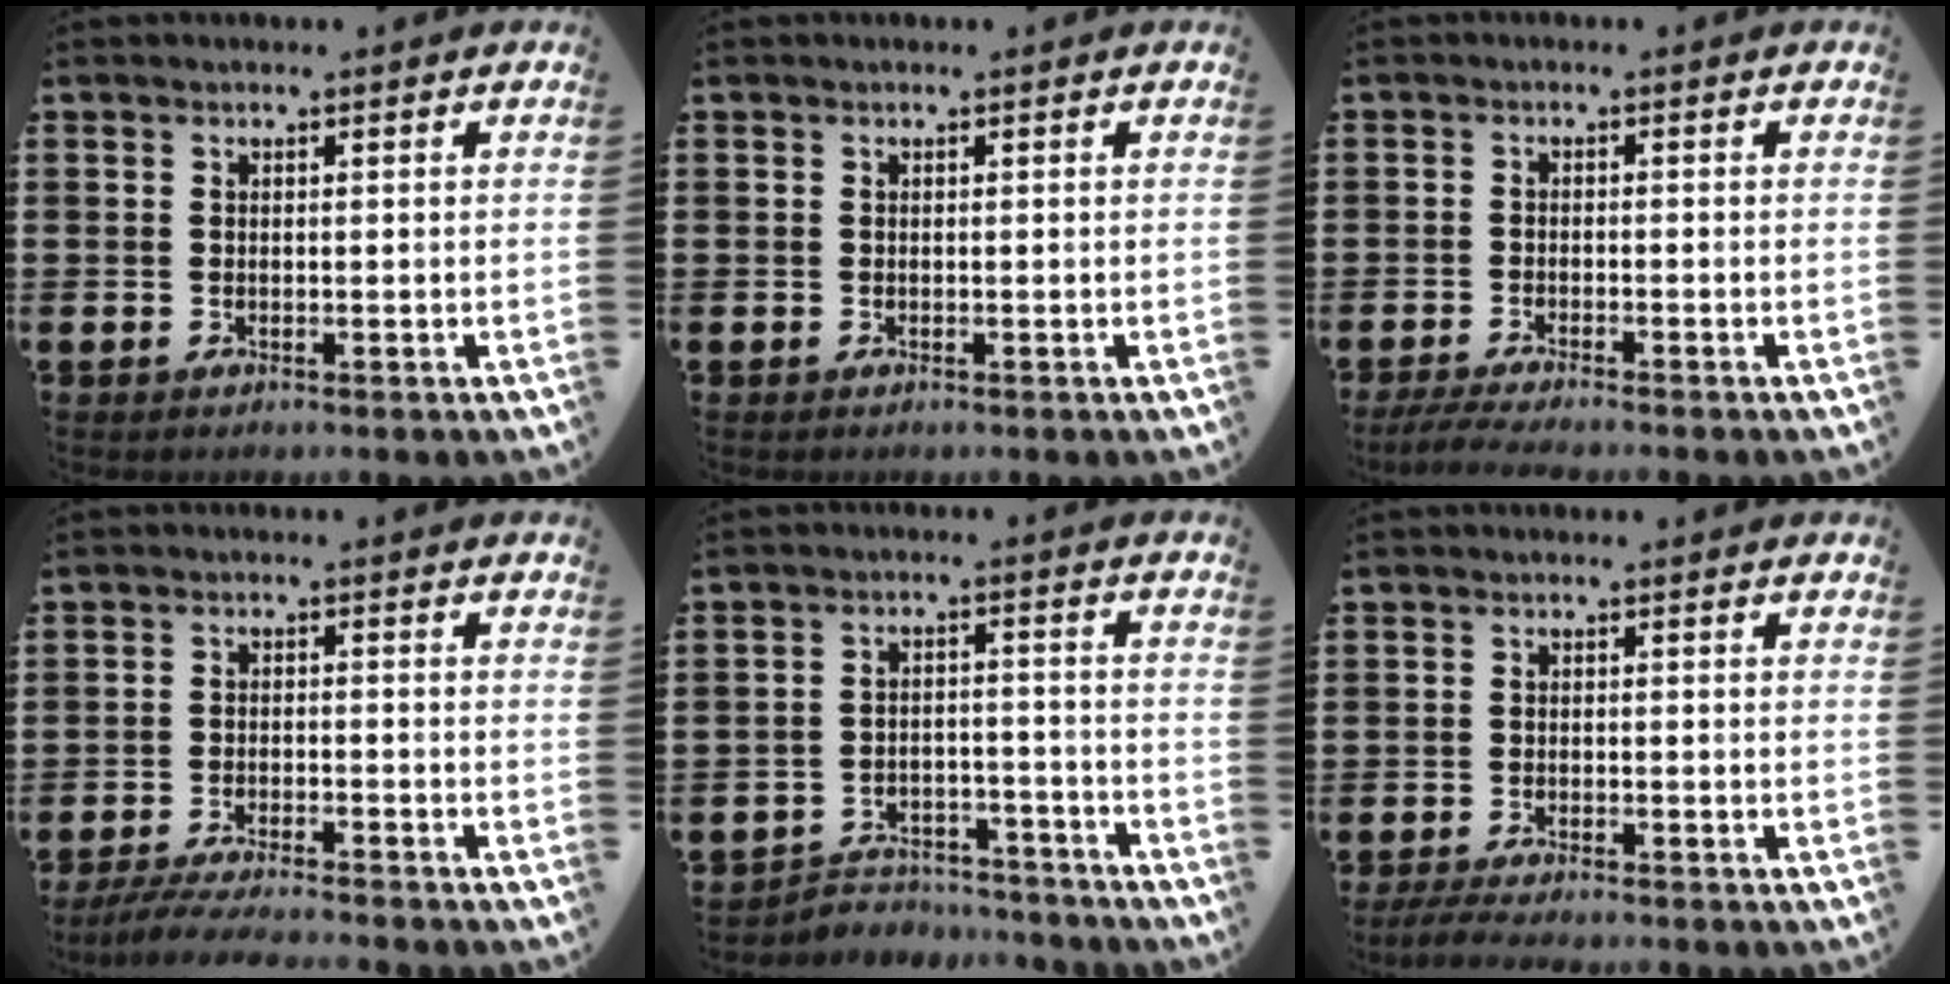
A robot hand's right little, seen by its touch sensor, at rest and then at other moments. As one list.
[{"total": 0.0}, {"total": 2.3, "force": [-1.9, 0.0, 1.3], "torque": [-0.026, -0.003, -0.037]}, {"total": 3.7, "force": [-3.5, -0.1, 1.4], "torque": [-0.029, -0.006, -0.068]}, {"total": 3.9, "force": [-3.8, 1.0, 0.2], "torque": [-0.008, 0.008, -0.080]}, {"total": 2.0, "force": [-1.8, 0.1, 0.8], "torque": [-0.014, 0.005, -0.035]}]